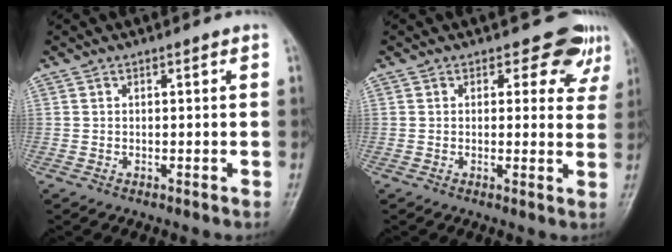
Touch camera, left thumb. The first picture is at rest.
{"total": 6.2, "force": [4.4, 3.8, 2.3], "torque": [0.007, -0.025, 0.035]}